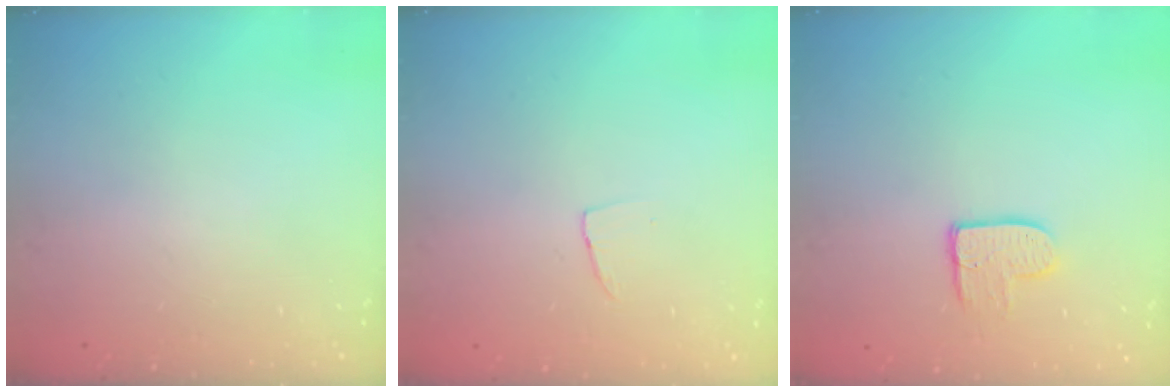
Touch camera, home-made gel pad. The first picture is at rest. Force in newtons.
{"total": 2.9, "press": 2.9, "slide": 0.1}
{"total": 8.8, "press": 8.8, "slide": 0.6}